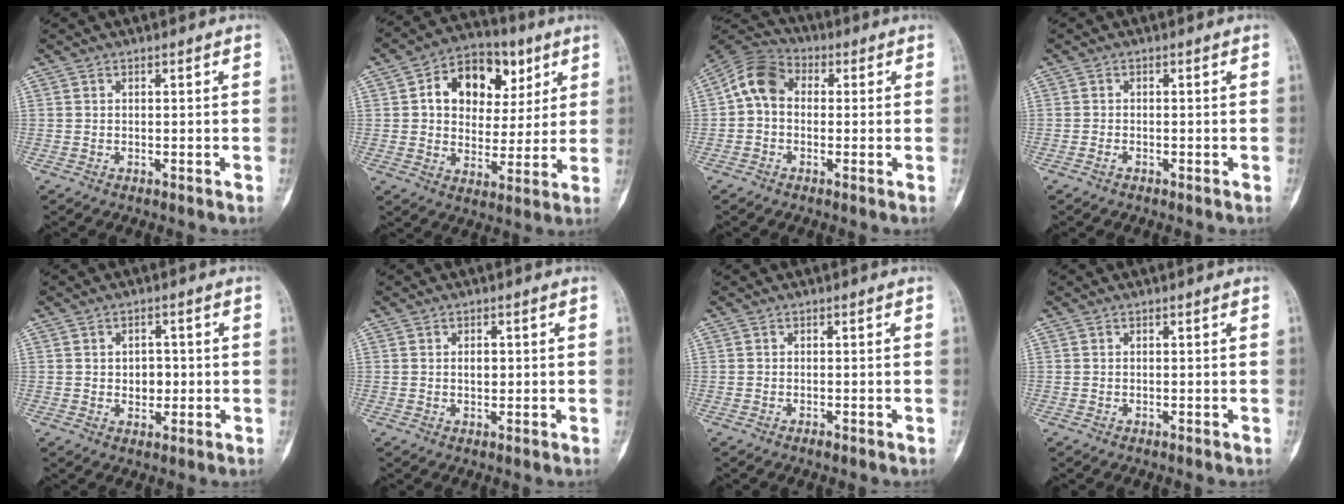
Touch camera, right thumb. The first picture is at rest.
{"total": 15.3, "force": [5.3, 11.0, 9.2], "torque": [-0.092, 0.002, 0.082]}
{"total": 8.6, "force": [0.4, 6.6, 5.5], "torque": [-0.092, 0.027, -0.010]}
{"total": 0.7, "force": [-0.5, 0.4, 0.3], "torque": [-0.003, 0.002, -0.012]}
{"total": 4.0, "force": [0.0, 3.0, 2.6], "torque": [-0.017, 0.002, 0.002]}
{"total": 2.0, "force": [0.3, 1.3, 1.5], "torque": [-0.020, 0.000, 0.006]}
{"total": 0.6, "force": [-0.4, 0.2, 0.3], "torque": [-0.005, 0.000, -0.009]}
{"total": 0.0}